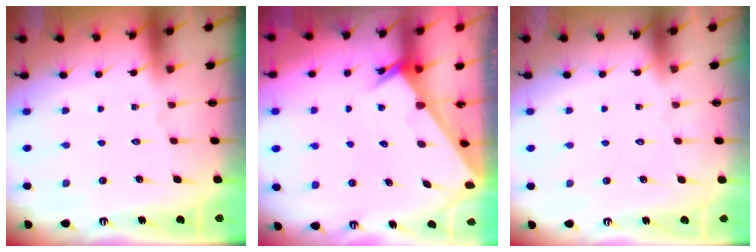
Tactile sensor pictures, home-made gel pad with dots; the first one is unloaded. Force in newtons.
{"total": 2.0, "press": 2.0, "slide": 0.1}
{"total": 1.8, "press": 1.8, "slide": 0.1}